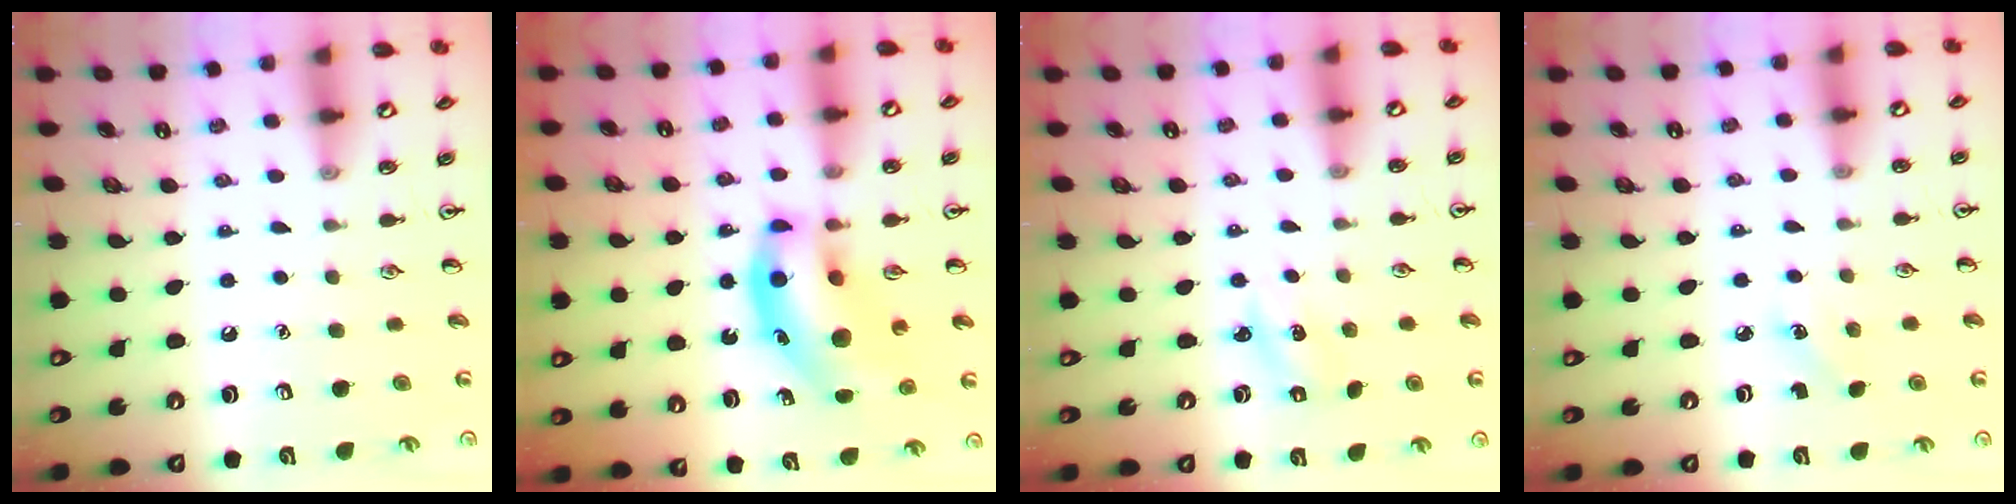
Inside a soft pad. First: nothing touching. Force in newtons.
{"total": 13.6, "press": 13.1, "slide": 3.7}
{"total": 1.5, "press": 1.4, "slide": 0.4}
{"total": 1.9, "press": 1.8, "slide": 0.7}